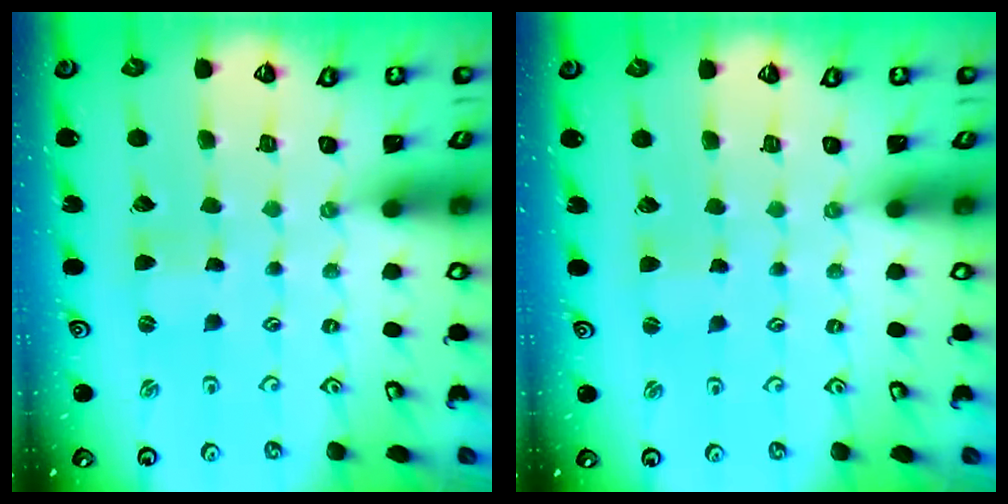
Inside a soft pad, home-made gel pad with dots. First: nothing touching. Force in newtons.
{"total": 1.7, "press": 1.7, "slide": 0.3}